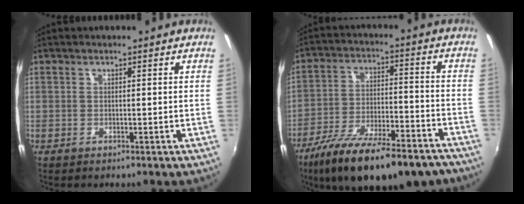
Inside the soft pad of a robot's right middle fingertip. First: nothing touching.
{"total": 23.9, "force": [-18.2, 7.5, 13.5], "torque": [-0.237, -0.035, -0.271]}